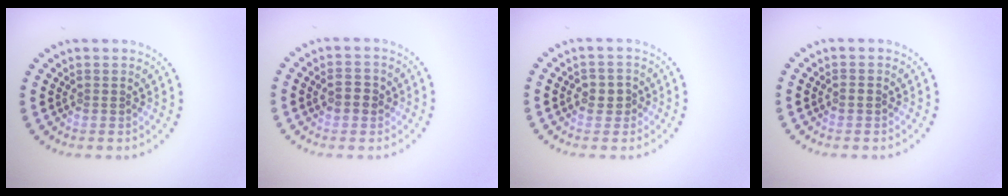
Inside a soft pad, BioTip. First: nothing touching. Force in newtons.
{"total": 2.2, "press": 2.2, "slide": 0.1}
{"total": 2.1, "press": 2.0, "slide": 0.4}
{"total": 0.9, "press": 0.9, "slide": 0.1}